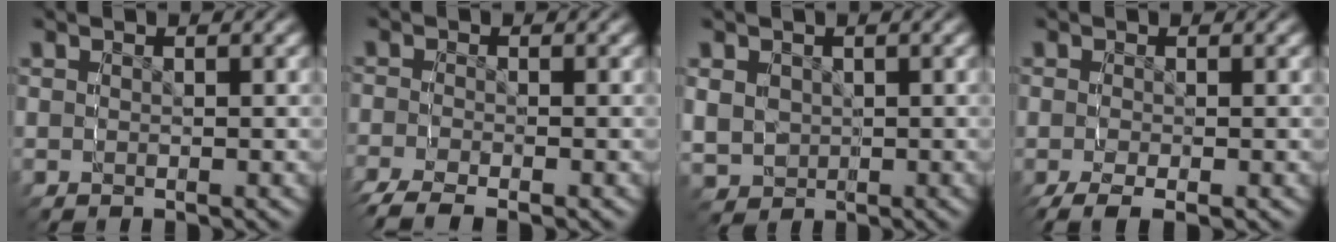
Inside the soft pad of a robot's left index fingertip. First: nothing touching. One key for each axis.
{"total": 4.1, "fx": -3.2, "fy": 1.8, "fz": 1.8, "tx": -0.036, "ty": -0.010, "tz": -0.050}
{"total": 4.3, "fx": 0.0, "fy": 3.9, "fz": 1.6, "tx": -0.041, "ty": -0.024, "tz": 0.014}
{"total": 3.2, "fx": -1.6, "fy": 1.5, "fz": 2.2, "tx": -0.036, "ty": -0.010, "tz": -0.020}